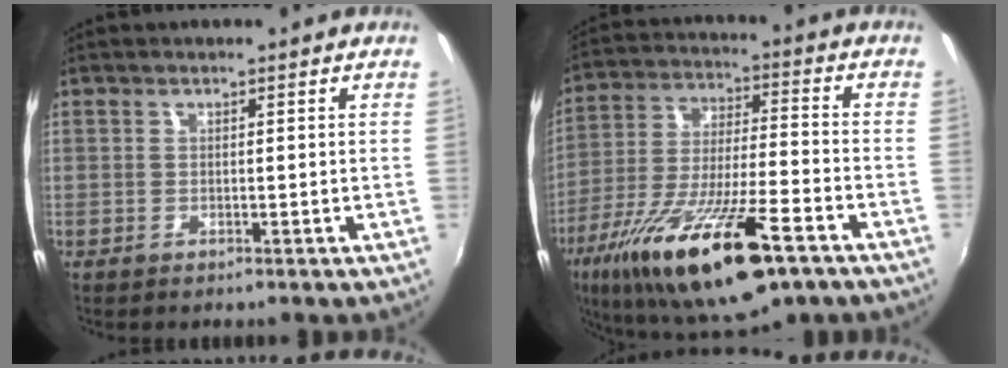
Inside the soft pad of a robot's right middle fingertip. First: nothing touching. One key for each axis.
{"total": 23.7, "fx": -14.1, "fy": 5.8, "fz": 18.1, "tx": -0.351, "ty": -0.058, "tz": -0.242}